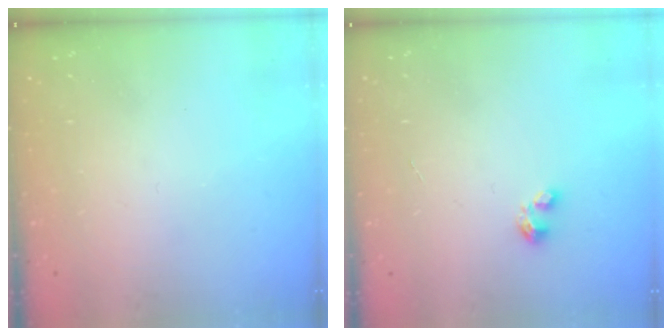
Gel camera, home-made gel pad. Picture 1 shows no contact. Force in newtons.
{"total": 1.6, "press": 1.6, "slide": 0.2}